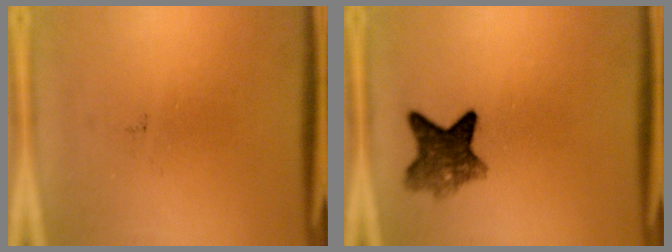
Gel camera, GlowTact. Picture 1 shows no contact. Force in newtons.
{"total": 6.6}